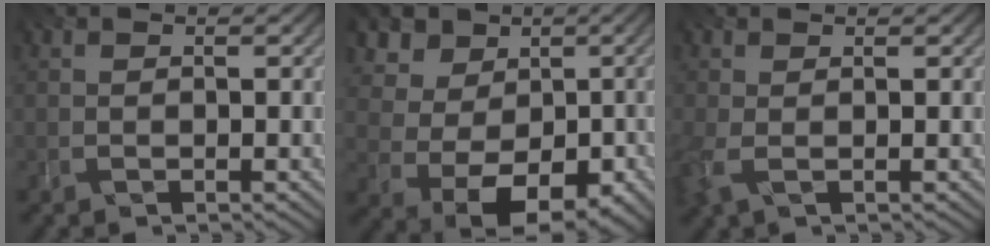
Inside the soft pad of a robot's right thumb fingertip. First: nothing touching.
{"total": 11.1, "force": [0.5, 9.1, 6.2], "torque": [-0.152, 0.006, 0.016]}
{"total": 2.9, "force": [0.6, 1.2, 2.6], "torque": [-0.071, 0.014, 0.007]}